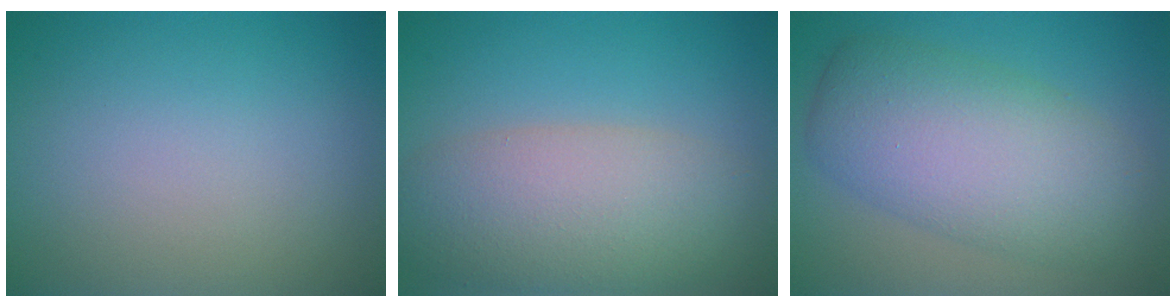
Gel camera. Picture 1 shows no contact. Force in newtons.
{"total": 7.4, "press": 7.4, "slide": 0.3}
{"total": 8.4, "press": 8.4, "slide": 0.4}